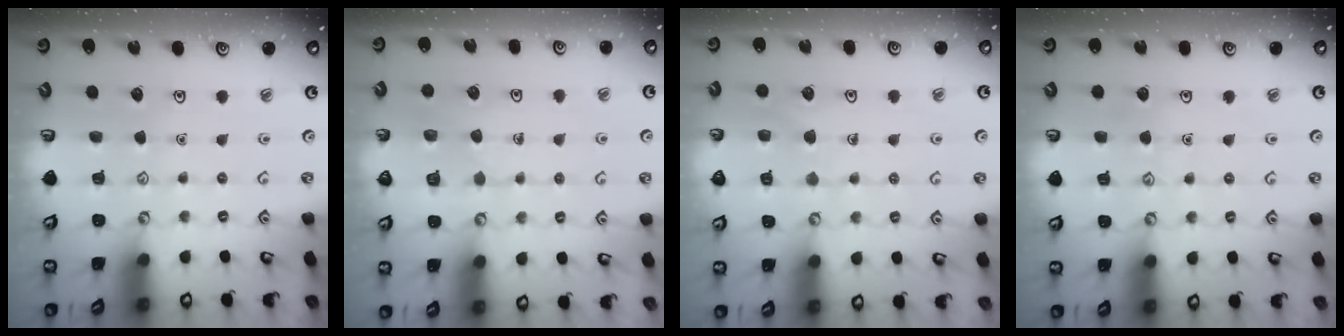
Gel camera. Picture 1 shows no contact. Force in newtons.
{"total": 4.1, "press": 4.1, "slide": 0.1}
{"total": 6.4, "press": 6.4, "slide": 0.3}
{"total": 4.0, "press": 4.0, "slide": 0.4}